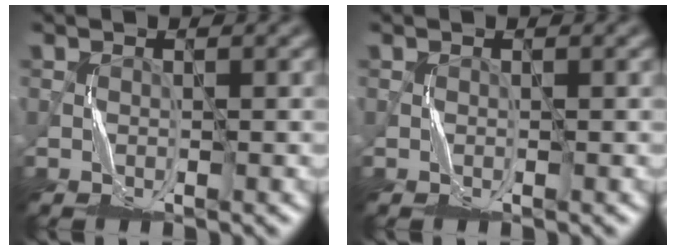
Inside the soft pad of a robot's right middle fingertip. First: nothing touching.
{"total": 0.0}